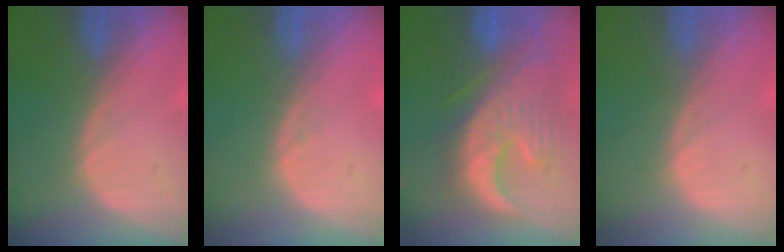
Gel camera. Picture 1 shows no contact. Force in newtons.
{"total": 0.6, "press": 0.6, "slide": 0.1}
{"total": 11.1, "press": 10.7, "slide": 2.9}
{"total": 0.0}